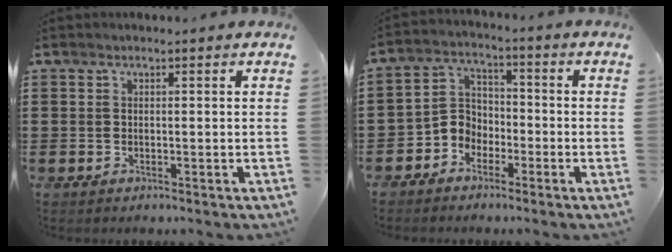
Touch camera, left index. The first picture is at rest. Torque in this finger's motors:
{"motor_torque": [1.03, 0.72, 0.34, 0.06]}